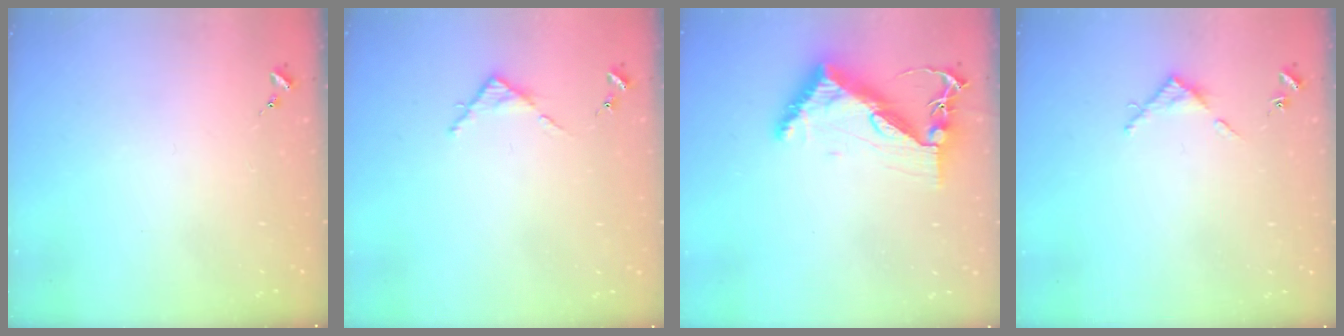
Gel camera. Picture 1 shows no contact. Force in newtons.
{"total": 3.6, "press": 3.6, "slide": 0.3}
{"total": 9.1, "press": 9.1, "slide": 1.1}
{"total": 4.1, "press": 4.1, "slide": 0.3}